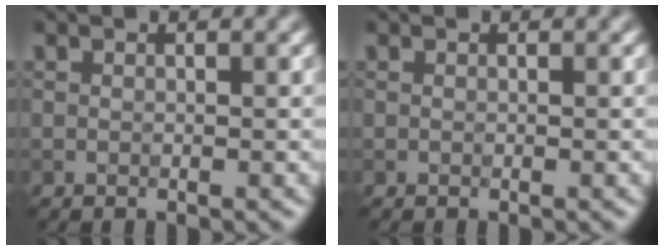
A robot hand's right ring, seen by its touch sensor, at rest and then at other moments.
{"total": 0.0}